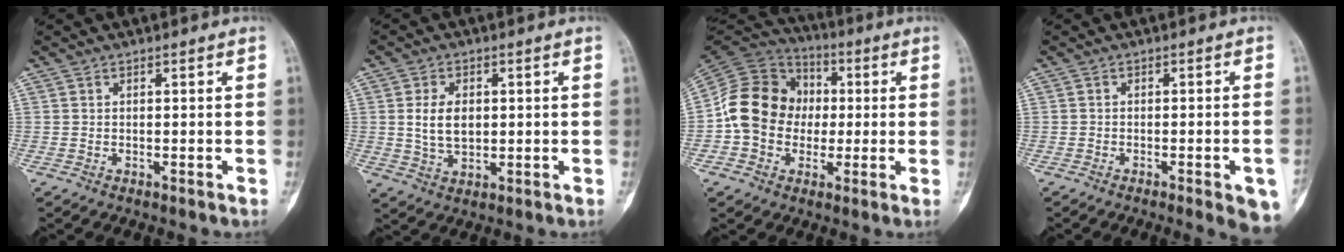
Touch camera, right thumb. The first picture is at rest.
{"total": 6.6, "force": [0.8, 4.2, 5.0], "torque": [-0.086, -0.005, 0.022]}
{"total": 15.0, "force": [-0.6, 13.0, 7.4], "torque": [-0.113, 0.030, -0.018]}
{"total": 7.4, "force": [-3.7, 1.5, 6.3], "torque": [-0.066, 0.007, -0.044]}